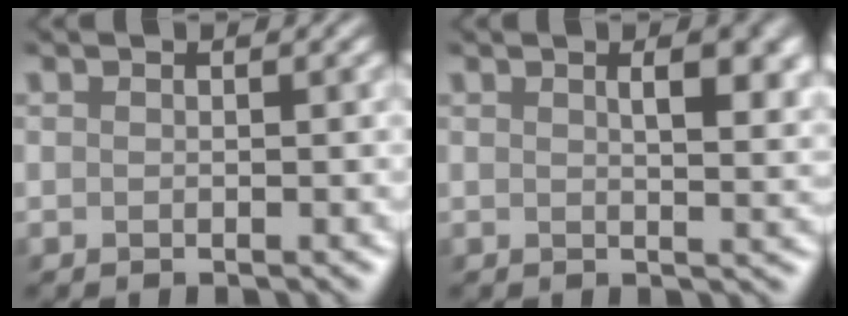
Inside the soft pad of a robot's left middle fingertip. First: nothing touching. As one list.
[{"total": 5.1, "force": [1.7, 2.1, 4.3], "torque": [-0.027, 0.010, 0.020]}]